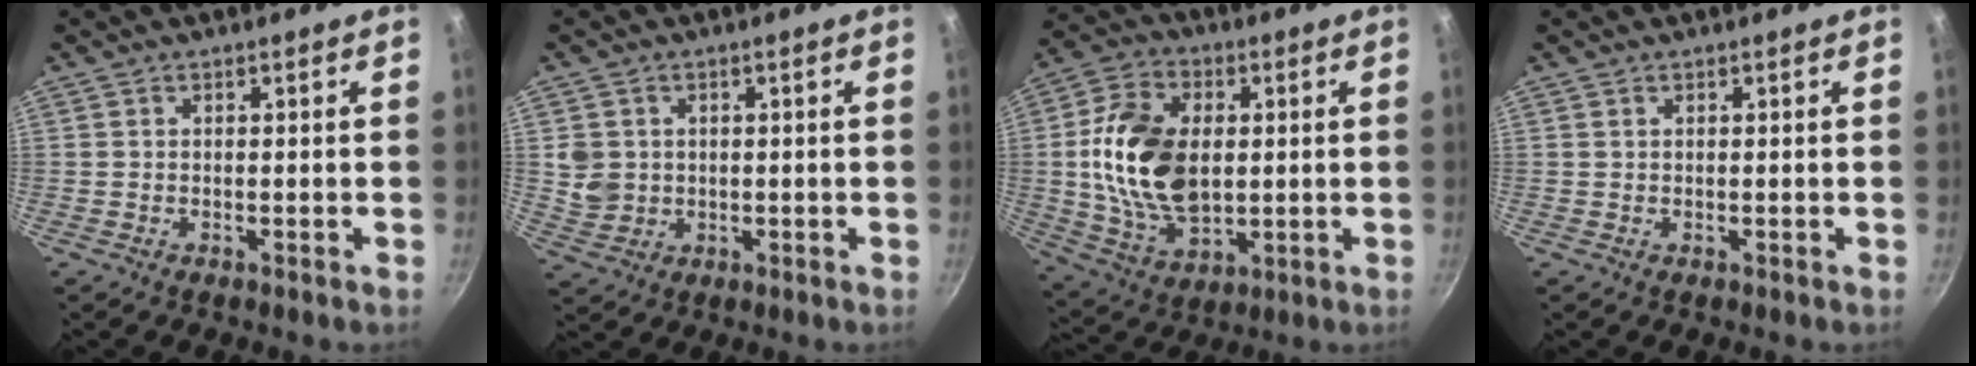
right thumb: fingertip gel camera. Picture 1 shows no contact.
{"total": 5.3, "force": [0.5, 4.8, 2.3], "torque": [-0.028, 0.000, 0.017]}
{"total": 18.4, "force": [1.2, 11.9, 14.0], "torque": [-0.242, -0.001, 0.024]}
{"total": 0.0}